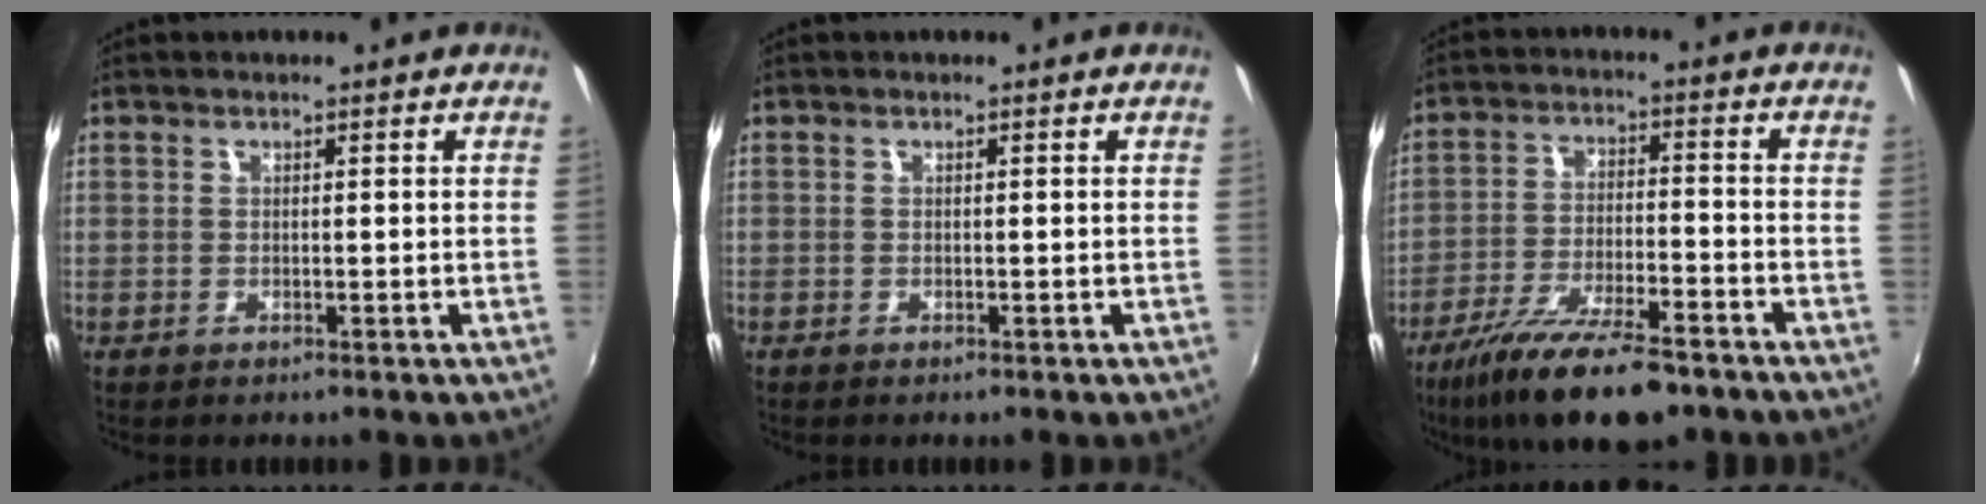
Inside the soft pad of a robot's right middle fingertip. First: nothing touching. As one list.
[{"total": 0.0}, {"total": 16.1, "force": [-11.8, 4.3, 10.0], "torque": [-0.203, -0.032, -0.200]}]